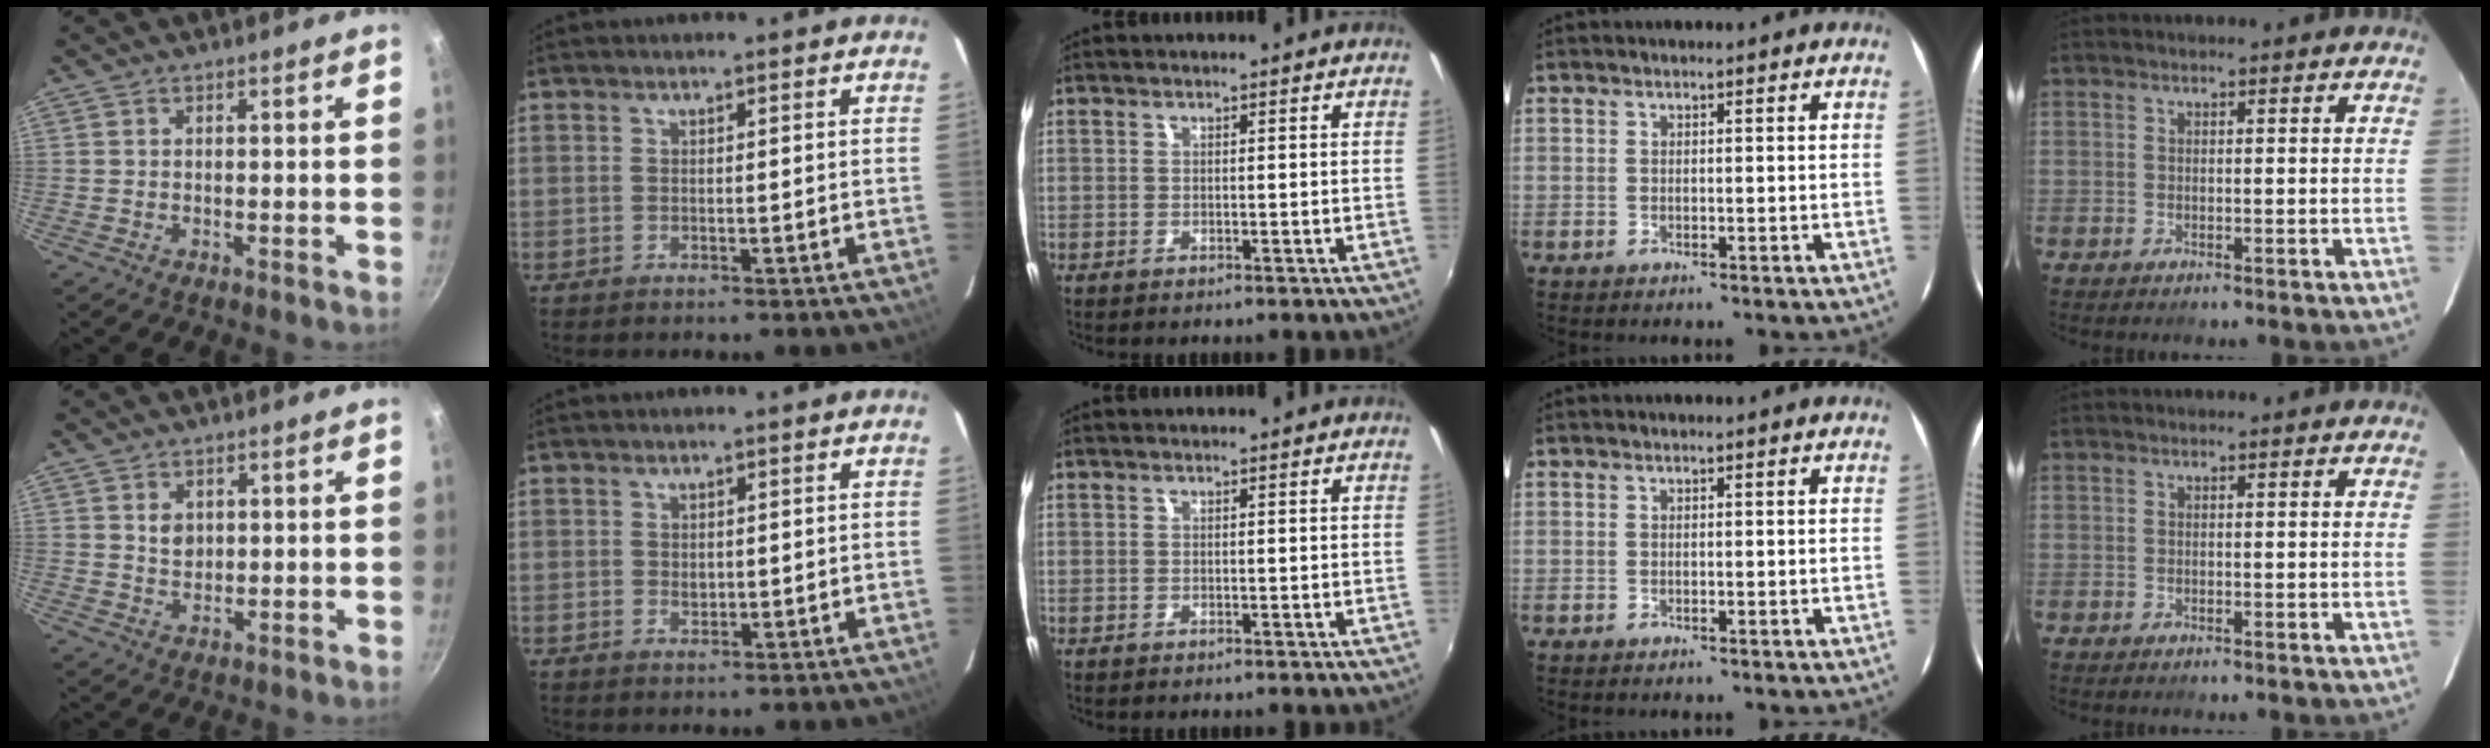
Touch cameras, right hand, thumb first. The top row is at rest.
{"thumb": {"total": 3.1, "force": [0.8, 2.4, 1.7], "torque": [-0.021, -0.005, 0.016]}, "index": {"total": 1.2, "force": [0.2, 1.1, 0.6], "torque": [-0.008, 0.002, 0.004]}}